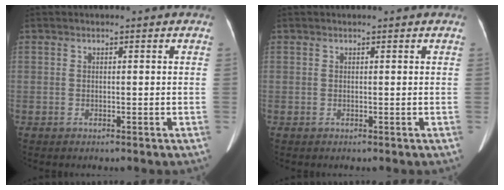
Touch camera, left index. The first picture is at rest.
{"total": 0.8, "force": [0.8, 0.0, 0.3], "torque": [-0.010, 0.012, 0.013]}